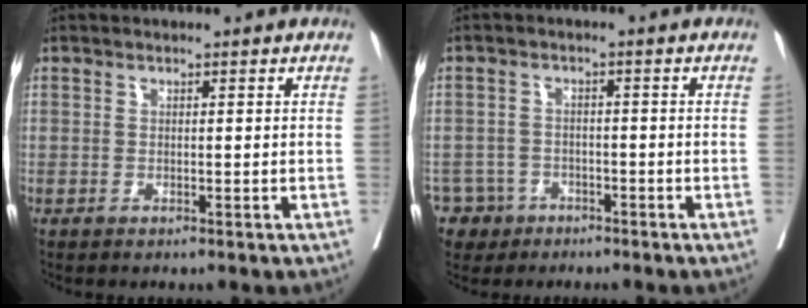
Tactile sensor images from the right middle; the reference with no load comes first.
{"total": 4.8, "force": [-3.0, 3.8, -0.2], "torque": [0.002, 0.010, -0.047]}